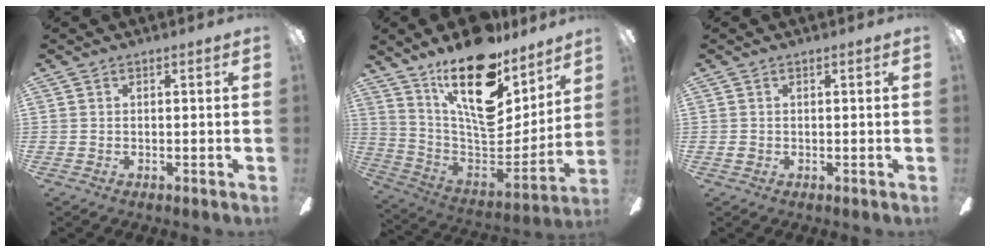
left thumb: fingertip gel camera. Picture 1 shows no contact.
{"total": 22.9, "force": [15.0, 9.3, 14.6], "torque": [-0.244, -0.112, 0.259]}
{"total": 0.7, "force": [-0.2, 0.5, 0.4], "torque": [-0.007, 0.003, -0.005]}